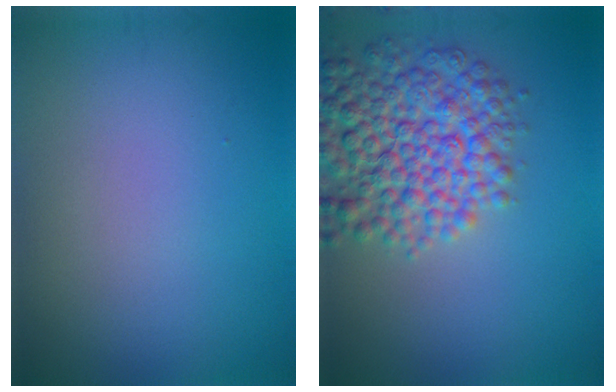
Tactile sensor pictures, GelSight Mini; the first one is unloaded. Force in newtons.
{"total": 8.4, "press": 8.4, "slide": 0.3}